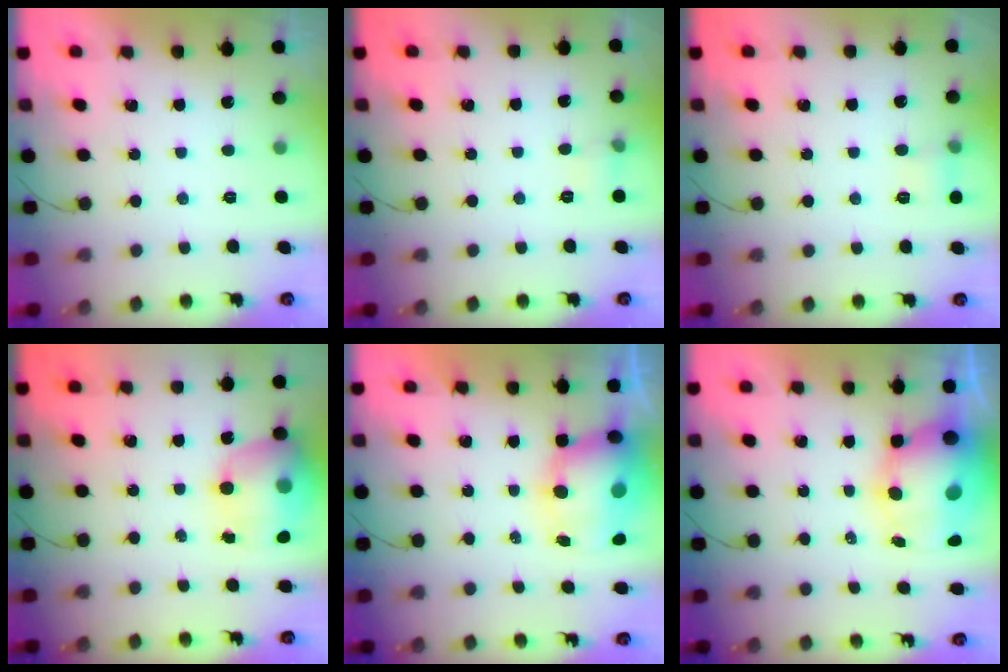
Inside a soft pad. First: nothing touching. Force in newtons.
{"total": 4.6, "press": 4.4, "slide": 1.4}
{"total": 5.1, "press": 4.9, "slide": 1.4}
{"total": 16.7, "press": 16.2, "slide": 3.8}
{"total": 11.6, "press": 11.2, "slide": 3.0}
{"total": 12.5, "press": 12.1, "slide": 3.1}